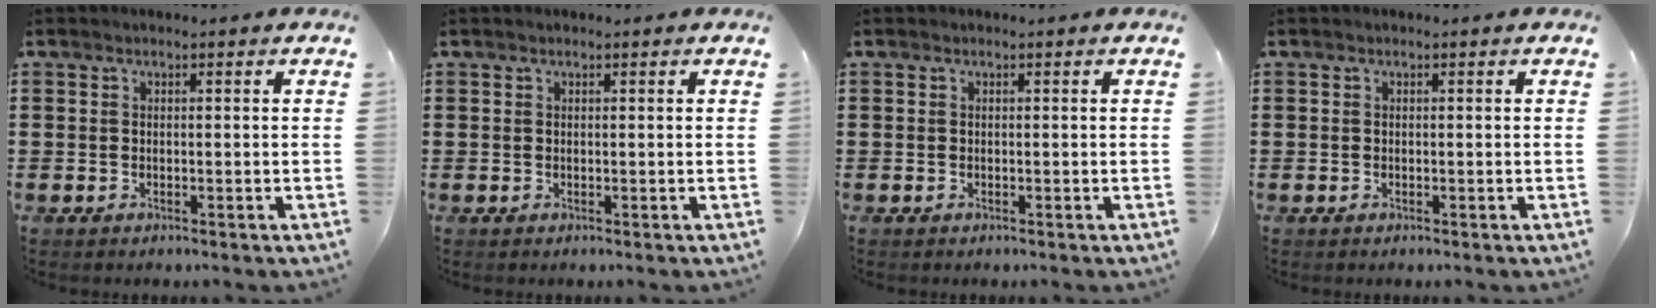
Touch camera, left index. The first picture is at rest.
{"total": 0.0}
{"total": 0.0}
{"total": 0.0}